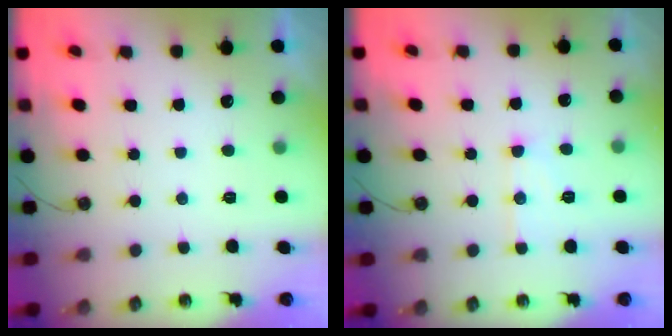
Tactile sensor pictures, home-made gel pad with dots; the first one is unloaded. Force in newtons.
{"total": 7.9, "press": 7.9, "slide": 0.7}